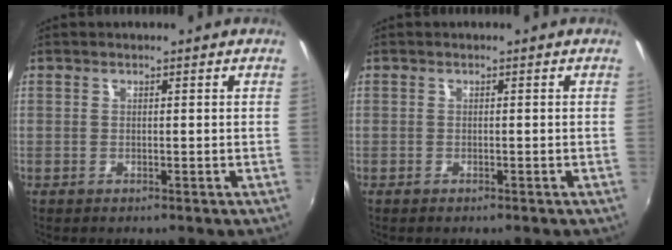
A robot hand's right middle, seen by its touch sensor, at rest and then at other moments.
{"total": 0.8, "force": [-0.7, 0.4, 0.3], "torque": [-0.009, -0.003, -0.012]}